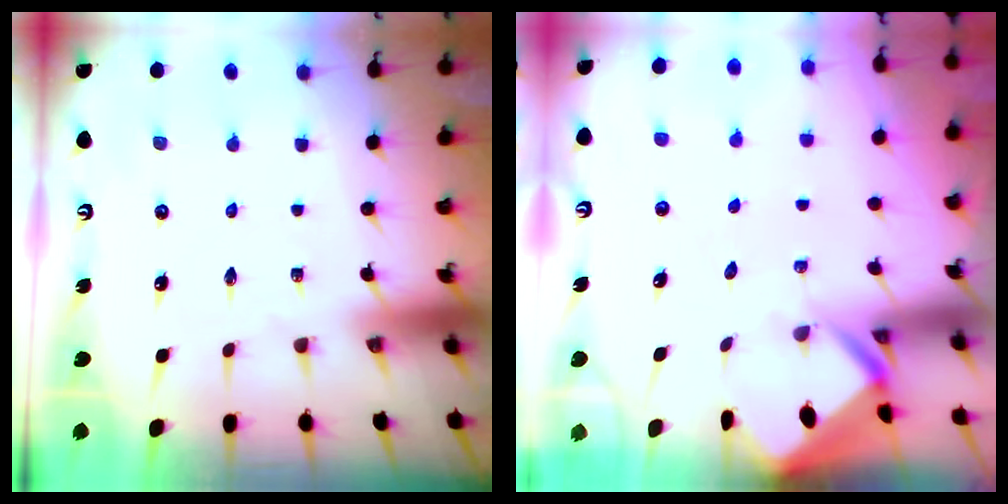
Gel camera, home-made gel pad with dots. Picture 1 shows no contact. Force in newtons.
{"total": 2.9, "press": 2.9, "slide": 0.2}